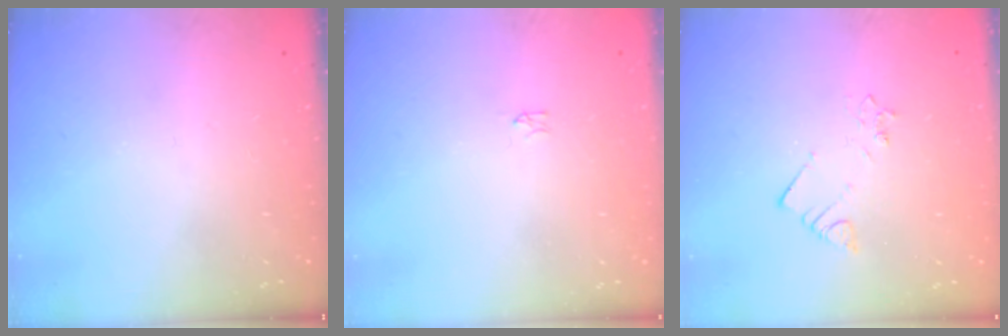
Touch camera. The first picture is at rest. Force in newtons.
{"total": 0.0}
{"total": 2.1, "press": 2.1, "slide": 0.4}